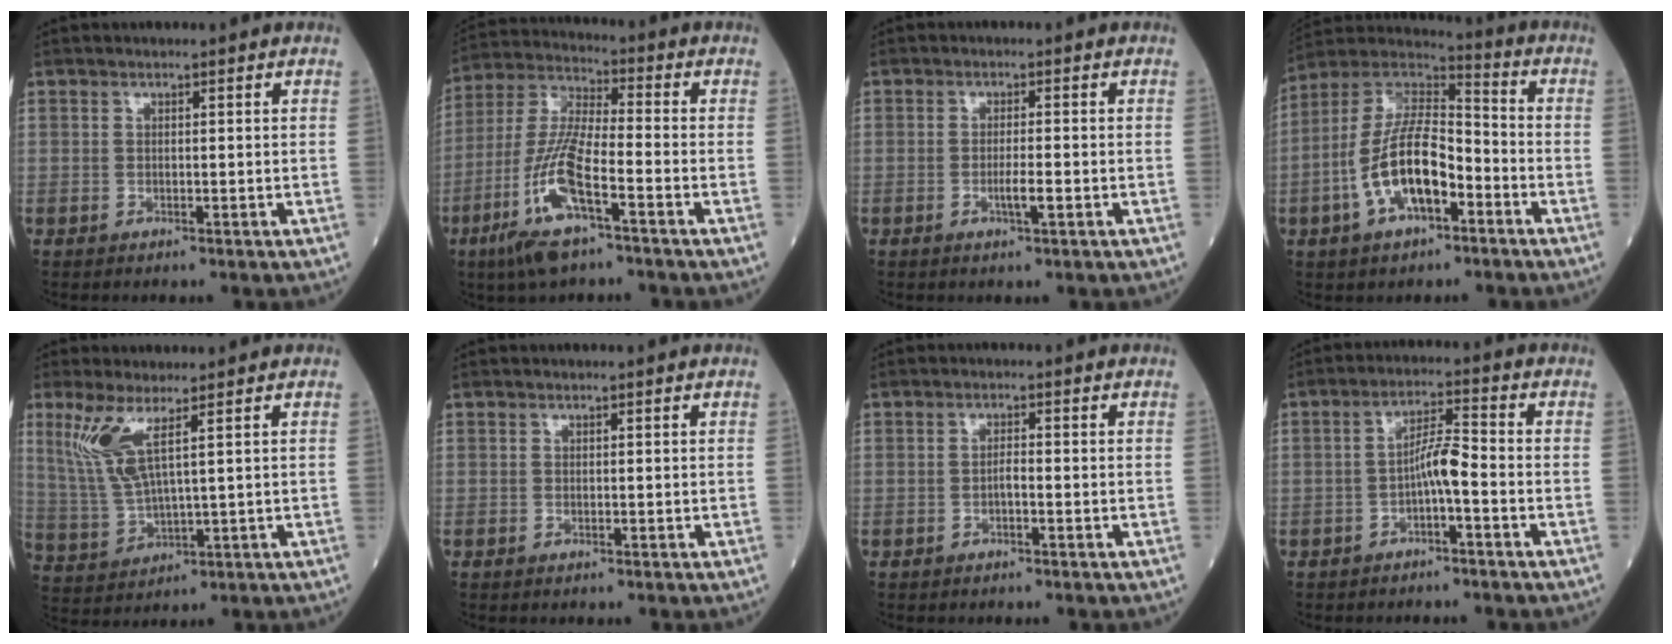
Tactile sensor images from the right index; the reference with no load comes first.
{"total": 12.9, "force": [-6.0, 1.9, 11.3], "torque": [-0.246, -0.016, -0.116]}
{"total": 2.4, "force": [-0.8, 0.0, 2.3], "torque": [-0.044, -0.002, -0.011]}
{"total": 13.7, "force": [-4.5, 5.4, 11.7], "torque": [-0.240, 0.018, -0.083]}
{"total": 7.4, "force": [3.6, 0.7, 6.4], "torque": [-0.159, 0.000, 0.085]}
{"total": 0.0}
{"total": 1.2, "force": [-0.5, 0.2, 1.1], "torque": [-0.019, 0.003, -0.008]}
{"total": 4.6, "force": [-1.6, 0.4, 4.2], "torque": [-0.079, 0.013, -0.026]}